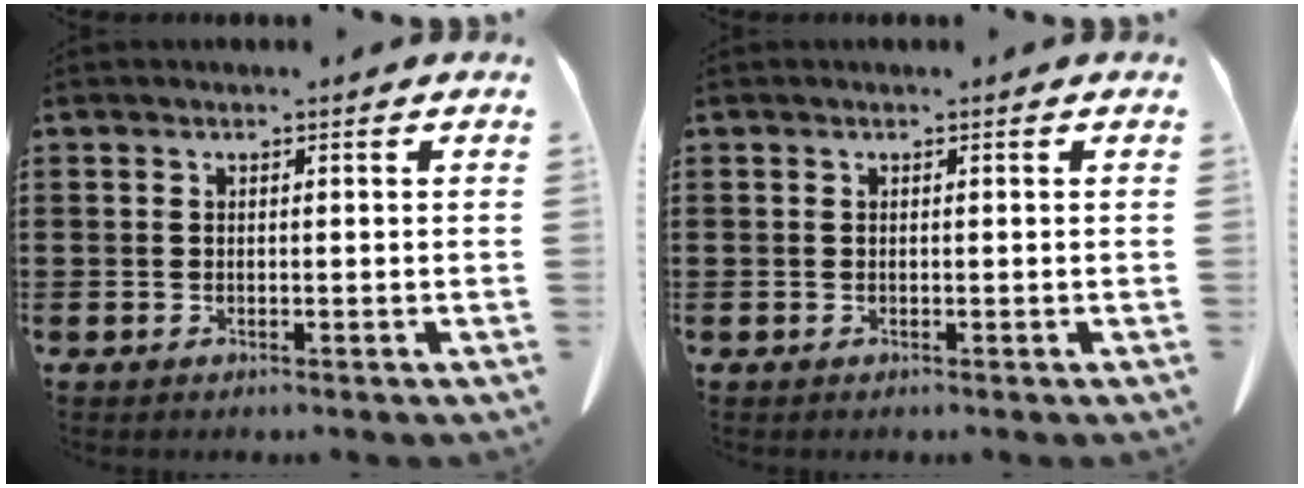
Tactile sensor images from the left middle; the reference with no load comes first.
{"total": 0.0}